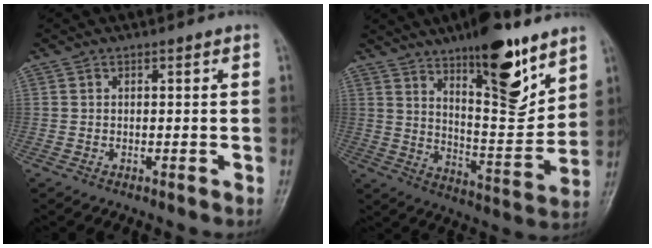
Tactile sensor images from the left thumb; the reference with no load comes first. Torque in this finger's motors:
{"motor_torque": [2.75, 1.15, 1.61, -1.16, 0.15]}